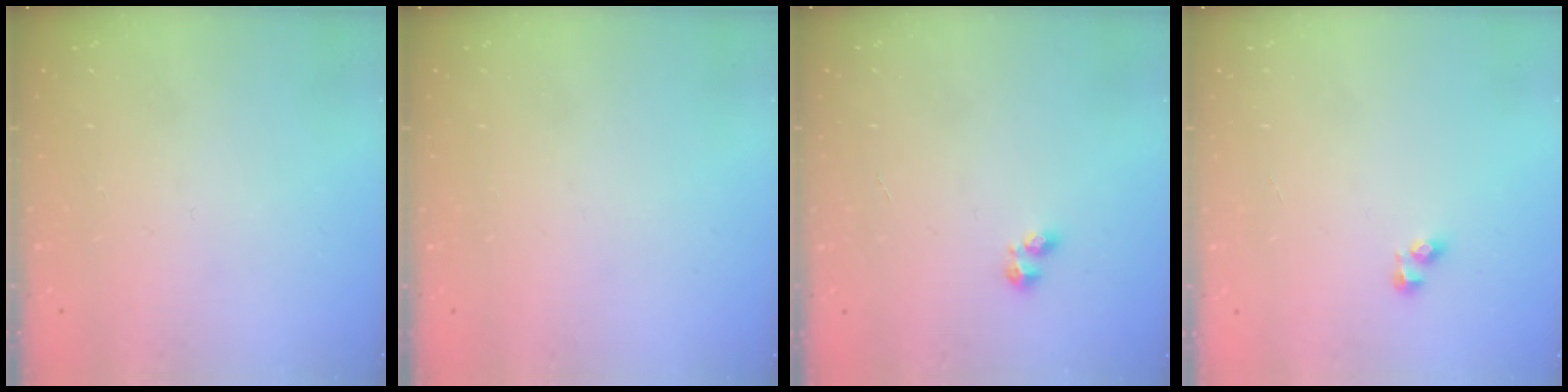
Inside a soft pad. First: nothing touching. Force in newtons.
{"total": 0.0}
{"total": 2.2, "press": 2.1, "slide": 0.6}
{"total": 2.0, "press": 2.0, "slide": 0.3}